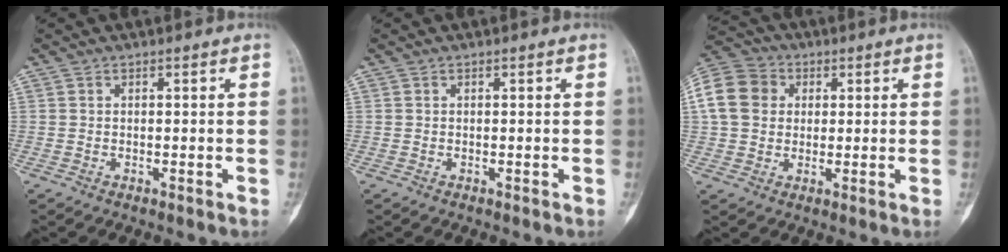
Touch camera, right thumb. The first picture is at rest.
{"total": 0.0}
{"total": 12.8, "force": [2.6, 10.7, 6.6], "torque": [-0.124, 0.023, 0.039]}